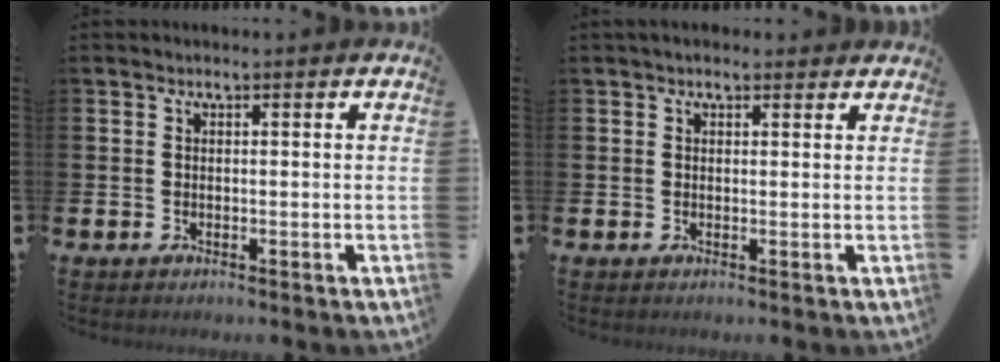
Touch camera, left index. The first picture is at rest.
{"total": 1.2, "force": [1.0, 0.6, 0.4], "torque": [0.003, 0.004, 0.016]}